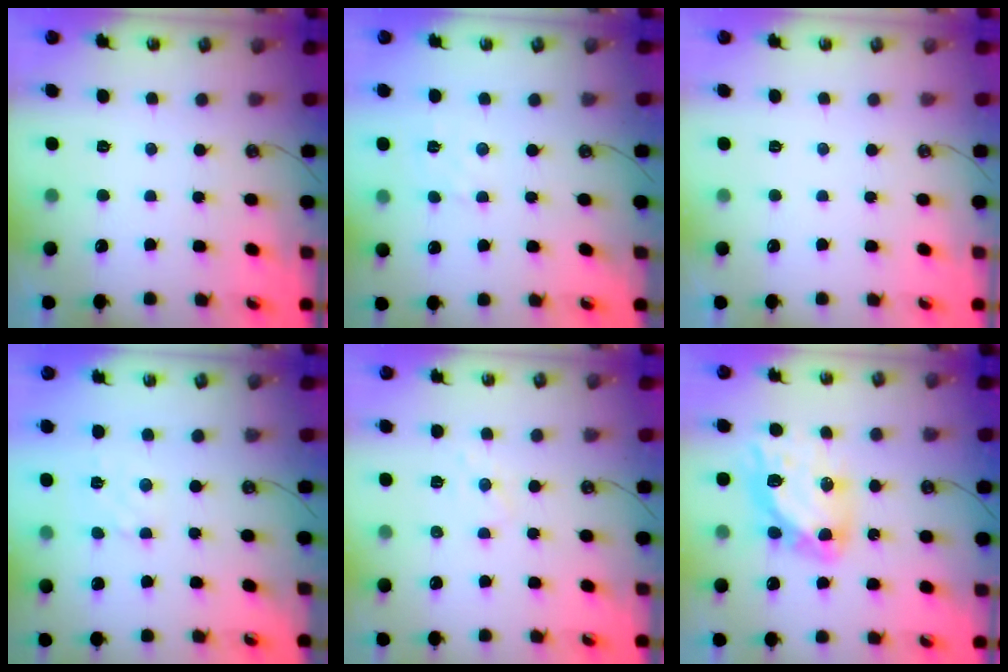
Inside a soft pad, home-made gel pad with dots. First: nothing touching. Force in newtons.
{"total": 2.7, "press": 2.7, "slide": 0.5}
{"total": 0.0}
{"total": 2.6, "press": 2.6, "slide": 0.6}
{"total": 5.7, "press": 5.6, "slide": 0.9}
{"total": 12.7, "press": 12.7, "slide": 1.4}